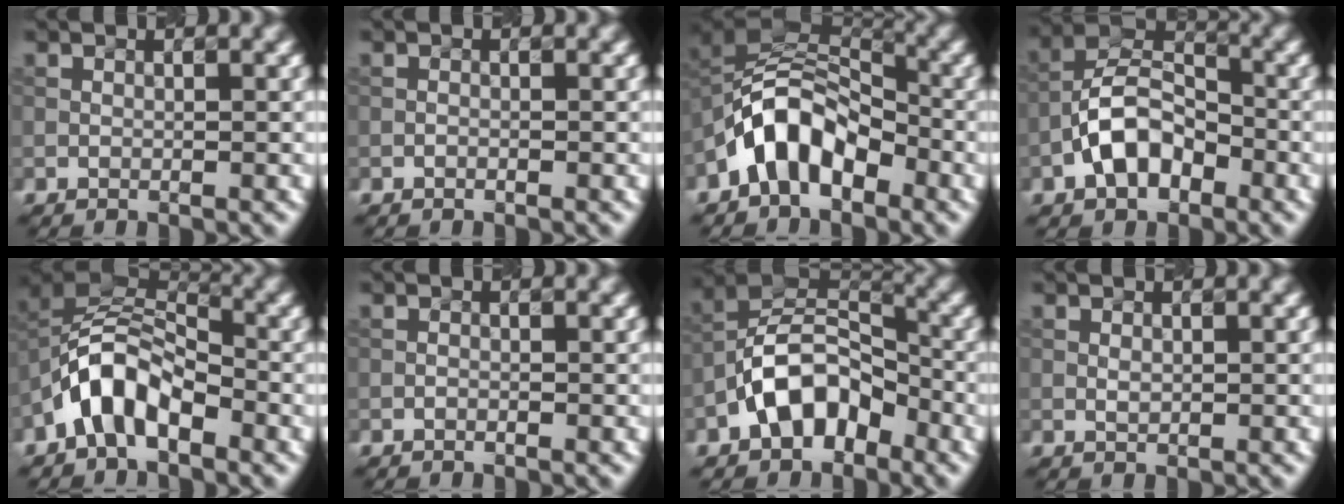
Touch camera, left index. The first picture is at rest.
{"total": 0.0}
{"total": 7.4, "force": [-3.3, 4.5, 4.9], "torque": [-0.080, 0.018, -0.075]}
{"total": 6.1, "force": [-2.7, 3.6, 4.1], "torque": [-0.070, 0.012, -0.057]}
{"total": 6.7, "force": [-3.2, 3.7, 4.6], "torque": [-0.078, 0.015, -0.071]}
{"total": 0.0}
{"total": 7.3, "force": [-3.6, 4.3, 4.7], "torque": [-0.075, 0.016, -0.079]}
{"total": 0.7, "force": [0.0, 0.4, 0.6], "torque": [-0.012, -0.001, 0.002]}